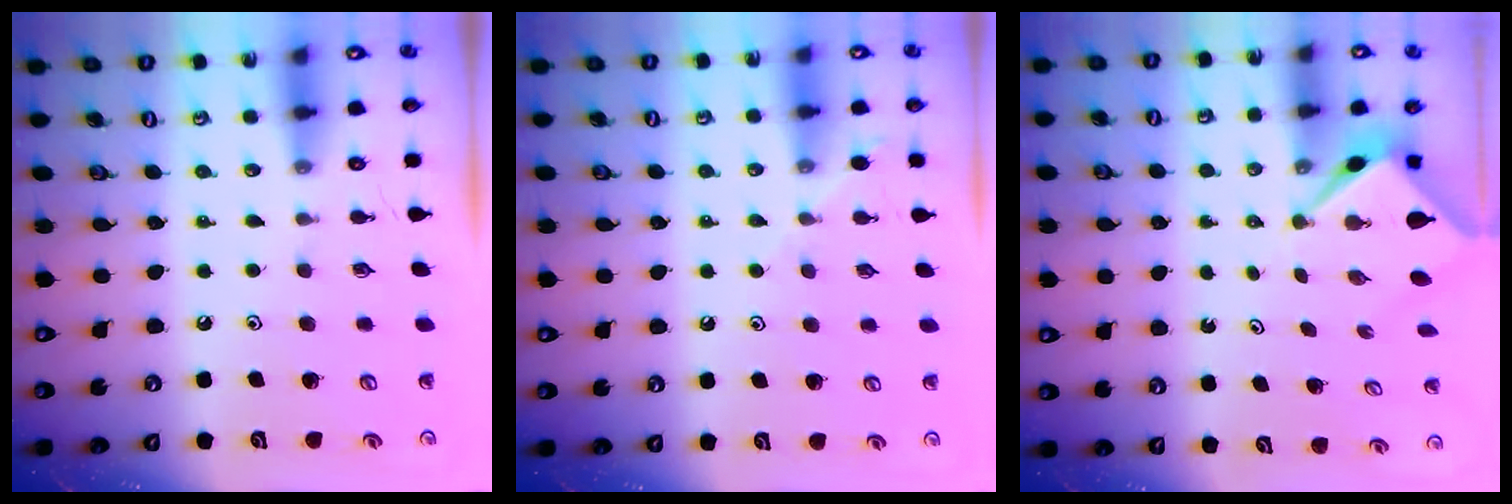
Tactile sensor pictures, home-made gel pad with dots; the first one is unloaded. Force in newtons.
{"total": 6.0, "press": 5.9, "slide": 0.9}
{"total": 2.5, "press": 2.5, "slide": 0.2}